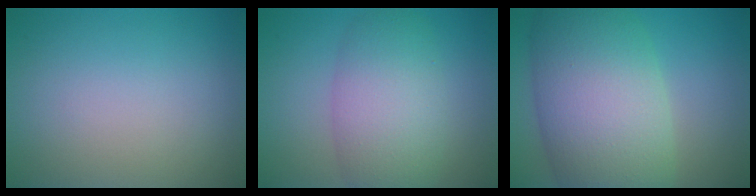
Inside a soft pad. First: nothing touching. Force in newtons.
{"total": 6.6, "press": 6.6, "slide": 0.4}
{"total": 11.7, "press": 11.7, "slide": 0.4}